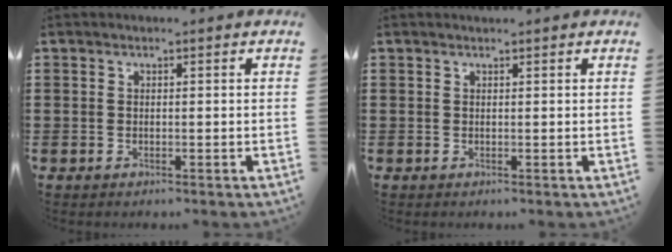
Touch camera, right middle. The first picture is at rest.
{"total": 0.0}